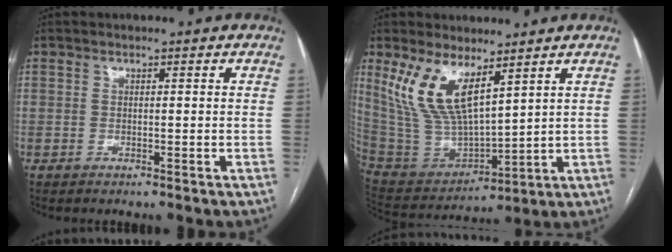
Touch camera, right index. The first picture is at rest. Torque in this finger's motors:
{"motor_torque": [1.35, 0.78, 0.35, 0.21]}